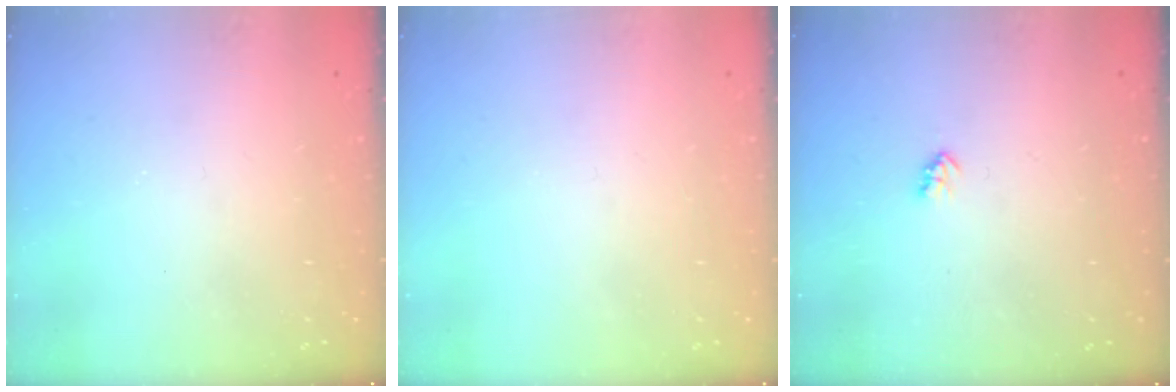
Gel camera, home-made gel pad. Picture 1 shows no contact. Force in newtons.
{"total": 0.0}
{"total": 2.4, "press": 2.4, "slide": 0.4}